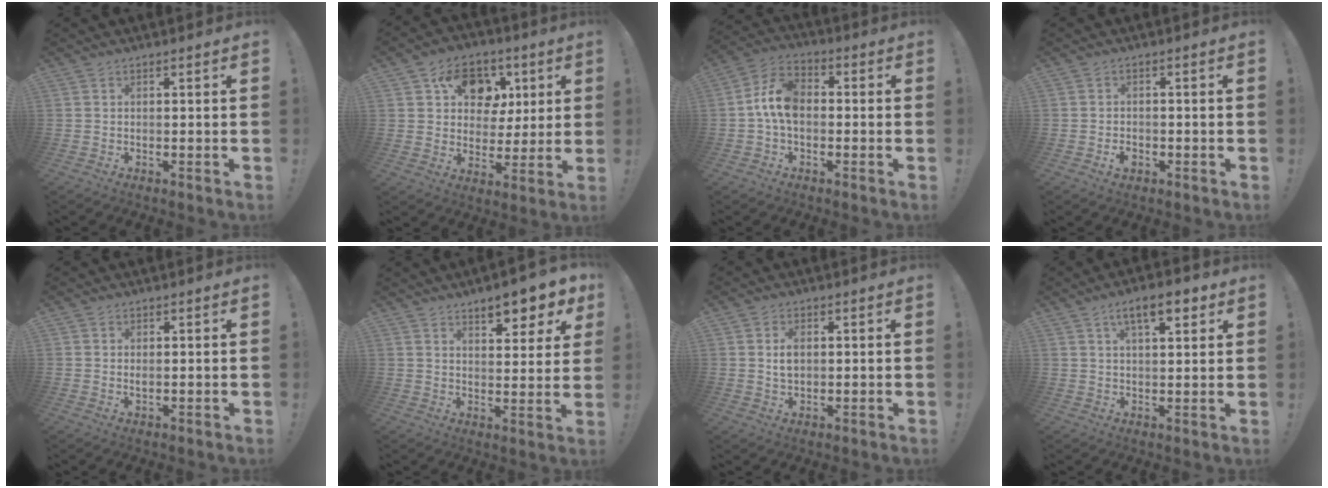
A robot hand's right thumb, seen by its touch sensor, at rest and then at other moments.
{"total": 14.8, "force": [5.4, 11.8, 7.1], "torque": [-0.100, -0.012, 0.107]}
{"total": 10.3, "force": [0.0, 6.8, 7.8], "torque": [-0.148, 0.010, 0.005]}
{"total": 2.1, "force": [-1.3, 1.3, 1.1], "torque": [-0.001, -0.002, -0.024]}
{"total": 0.9, "force": [0.5, 0.7, 0.4], "torque": [-0.009, 0.002, 0.009]}
{"total": 8.6, "force": [6.1, 2.6, 5.4], "torque": [-0.068, -0.042, 0.104]}
{"total": 4.0, "force": [0.7, 2.9, 2.8], "torque": [-0.042, 0.001, 0.009]}
{"total": 8.7, "force": [4.4, 3.2, 6.8], "torque": [-0.100, -0.011, 0.071]}